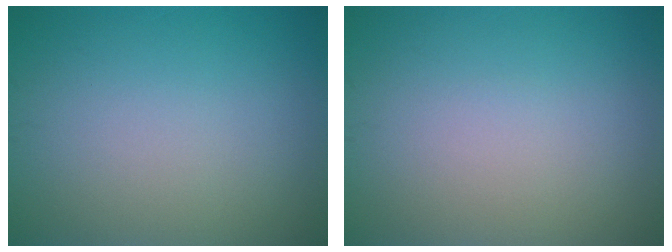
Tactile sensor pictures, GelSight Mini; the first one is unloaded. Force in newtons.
{"total": 0.0}